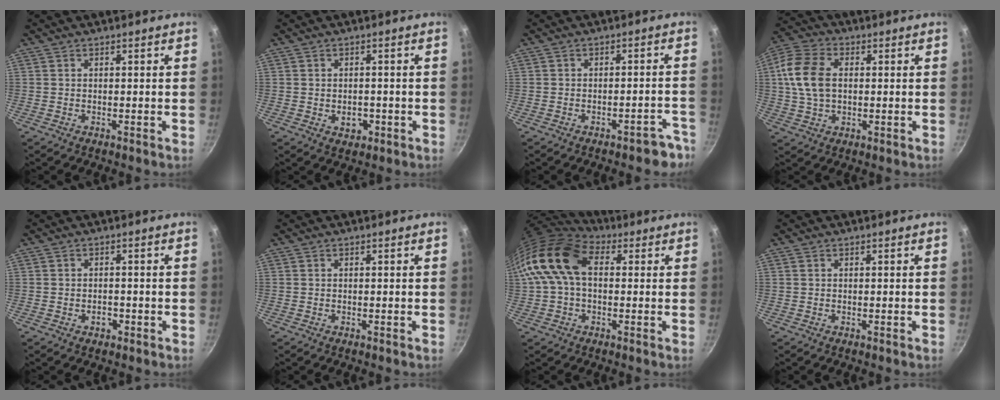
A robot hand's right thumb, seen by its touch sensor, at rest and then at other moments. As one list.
[{"total": 3.1, "force": [-0.9, 2.4, 1.8], "torque": [-0.016, 0.007, -0.006]}, {"total": 5.6, "force": [-4.1, 2.5, 2.7], "torque": [0.008, 0.051, -0.033]}, {"total": 11.3, "force": [1.2, 7.5, 8.4], "torque": [-0.158, 0.016, 0.015]}, {"total": 1.9, "force": [-0.8, 1.4, 1.0], "torque": [-0.008, 0.009, -0.010]}, {"total": 0.0}, {"total": 14.7, "force": [2.2, 9.6, 10.9], "torque": [-0.198, 0.025, 0.022]}, {"total": 0.0}]